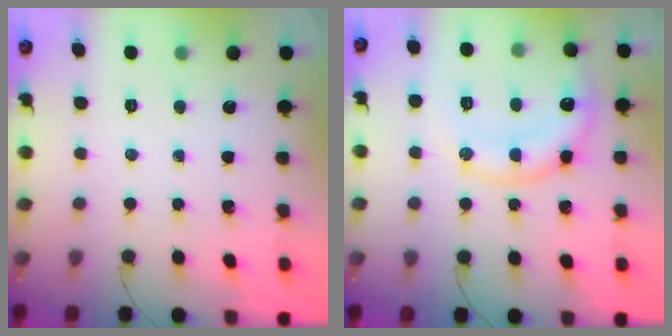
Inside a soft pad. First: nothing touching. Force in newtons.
{"total": 13.7, "press": 13.6, "slide": 1.4}